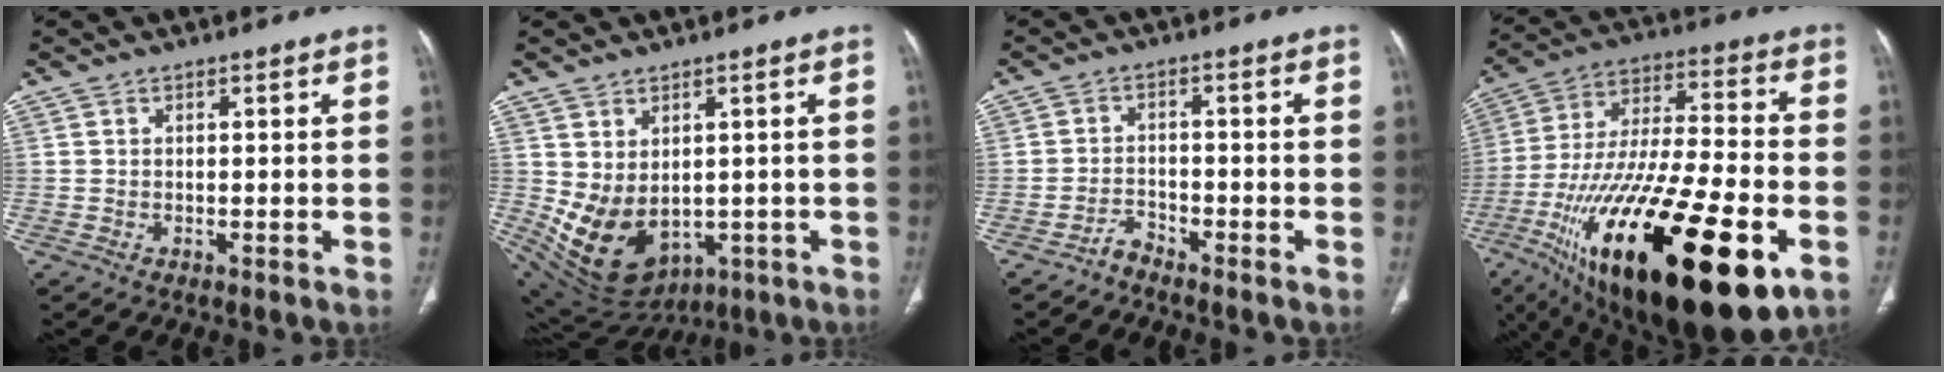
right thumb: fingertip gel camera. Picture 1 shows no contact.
{"total": 12.4, "force": [-1.2, 8.9, 8.6], "torque": [-0.138, -0.008, 0.019]}
{"total": 2.4, "force": [-2.3, 0.6, 0.2], "torque": [-0.005, 0.012, -0.043]}
{"total": 37.5, "force": [-14.6, 12.9, 32.1], "torque": [-0.562, 0.018, -0.232]}